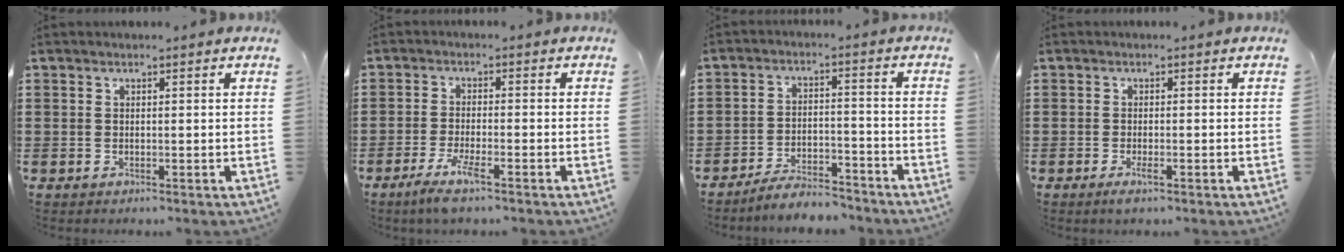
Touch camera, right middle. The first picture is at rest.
{"total": 4.2, "force": [-2.6, 0.4, 3.3], "torque": [-0.075, -0.011, -0.049]}
{"total": 5.7, "force": [-5.5, 0.6, 1.0], "torque": [-0.022, 0.007, -0.110]}
{"total": 1.6, "force": [-0.7, 0.2, 1.5], "torque": [-0.032, -0.007, -0.013]}